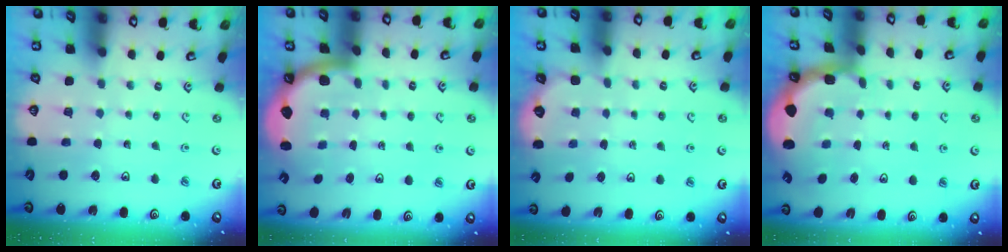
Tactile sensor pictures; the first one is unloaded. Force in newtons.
{"total": 2.4, "press": 2.4, "slide": 0.3}
{"total": 1.6, "press": 0.7, "slide": 1.5}
{"total": 2.3, "press": 2.2, "slide": 0.7}